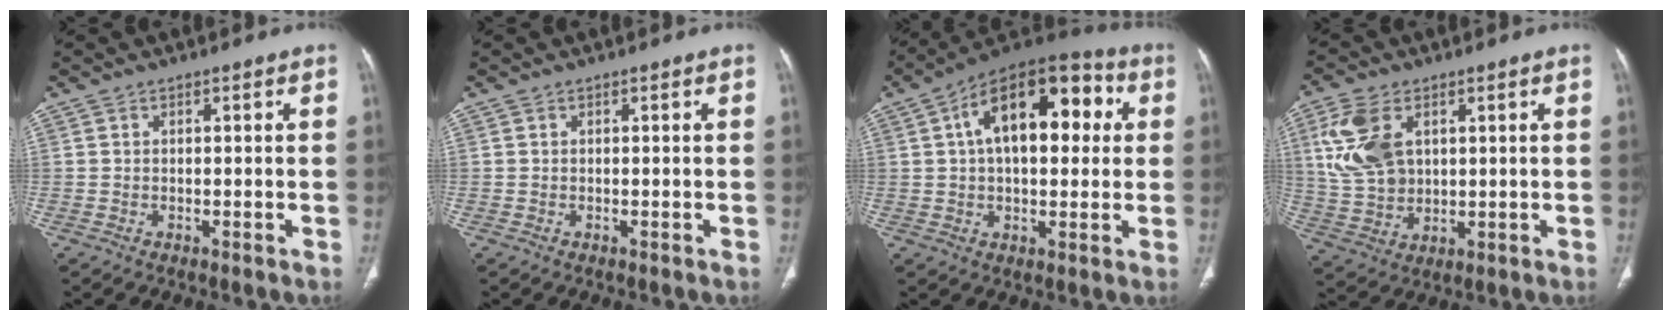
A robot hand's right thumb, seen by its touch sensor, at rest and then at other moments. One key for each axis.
{"total": 0.0}
{"total": 19.7, "fx": 4.4, "fy": 10.6, "fz": 16.0, "tx": -0.214, "ty": 0.032, "tz": 0.056}
{"total": 11.6, "fx": 3.6, "fy": 7.6, "fz": 8.0, "tx": -0.162, "ty": -0.004, "tz": 0.082}